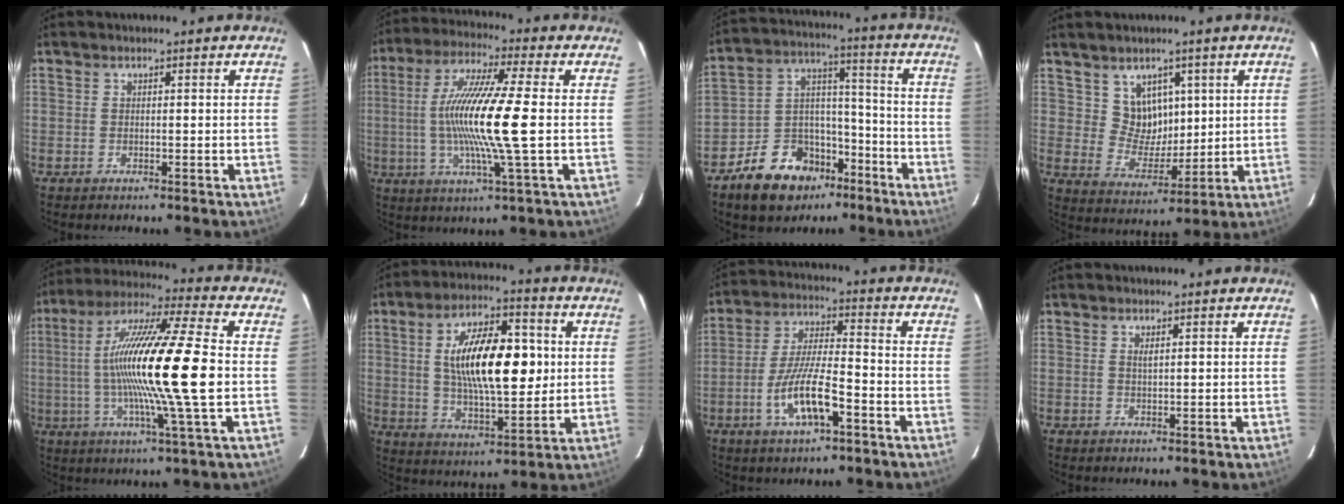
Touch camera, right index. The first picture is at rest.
{"total": 15.6, "force": [-0.8, -0.2, 15.5], "torque": [-0.291, -0.005, -0.021]}
{"total": 14.9, "force": [-9.7, 9.6, 6.0], "torque": [-0.129, 0.046, -0.143]}
{"total": 7.4, "force": [3.4, 6.1, 2.4], "torque": [-0.039, 0.004, 0.075]}
{"total": 19.9, "force": [-0.9, -0.4, 19.9], "torque": [-0.362, -0.001, -0.028]}
{"total": 17.2, "force": [2.2, 6.8, 15.6], "torque": [-0.265, 0.015, 0.041]}
{"total": 10.8, "force": [-5.0, 2.6, 9.2], "torque": [-0.188, -0.006, -0.090]}
{"total": 0.7, "force": [0.4, 0.0, 0.6], "torque": [-0.012, 0.000, 0.008]}